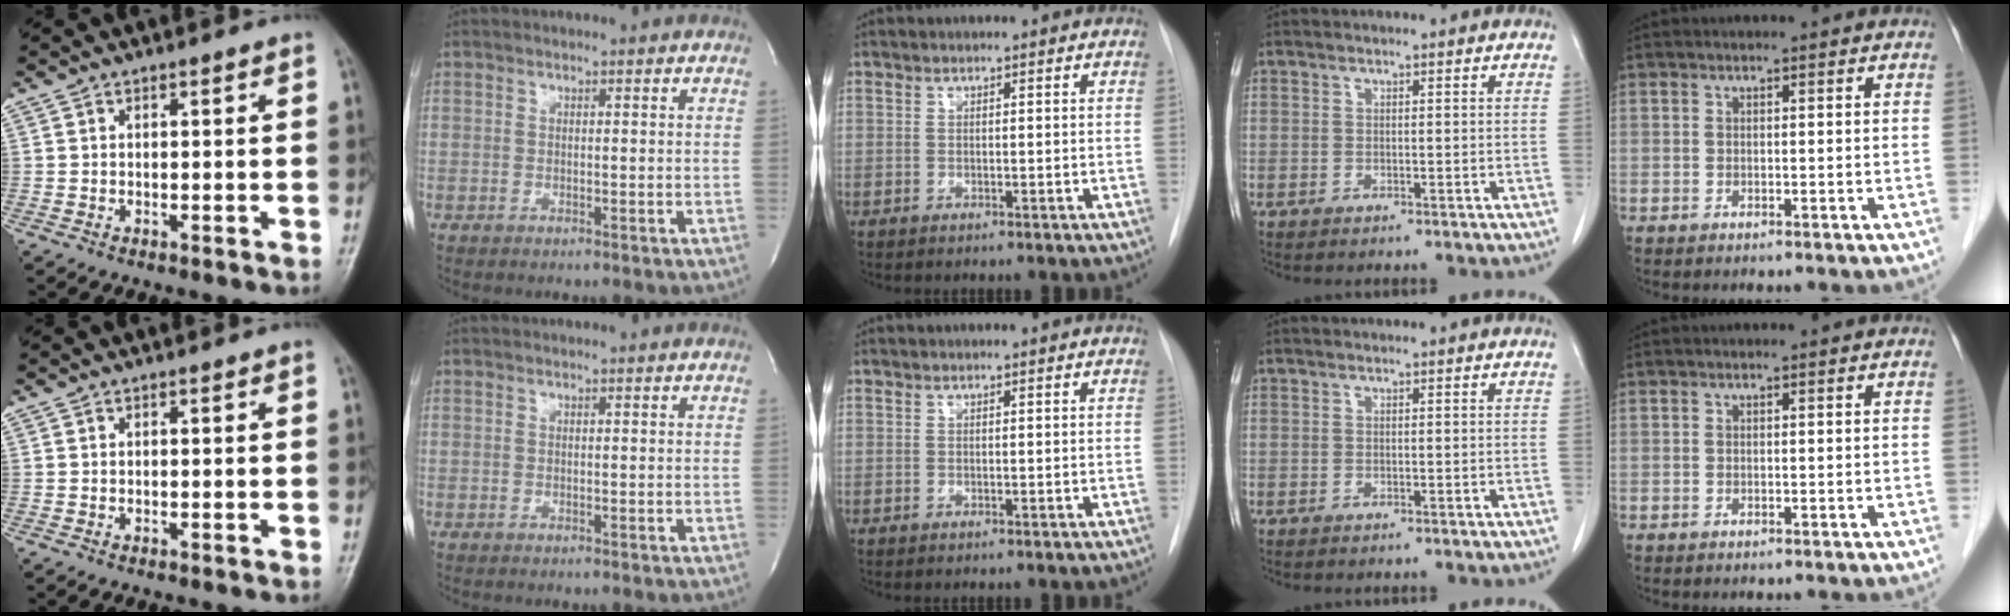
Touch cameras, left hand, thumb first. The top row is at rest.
{}